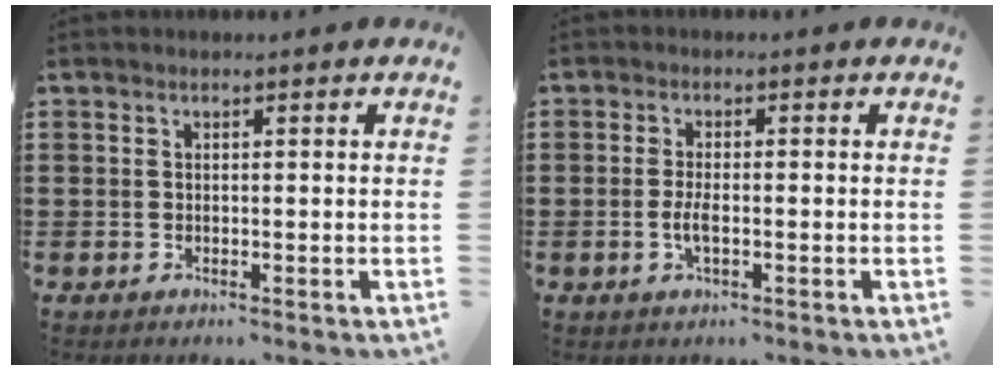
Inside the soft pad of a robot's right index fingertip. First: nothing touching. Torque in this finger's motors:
{"motor_torque": [2.14, 0.00, 0.09, 0.01]}